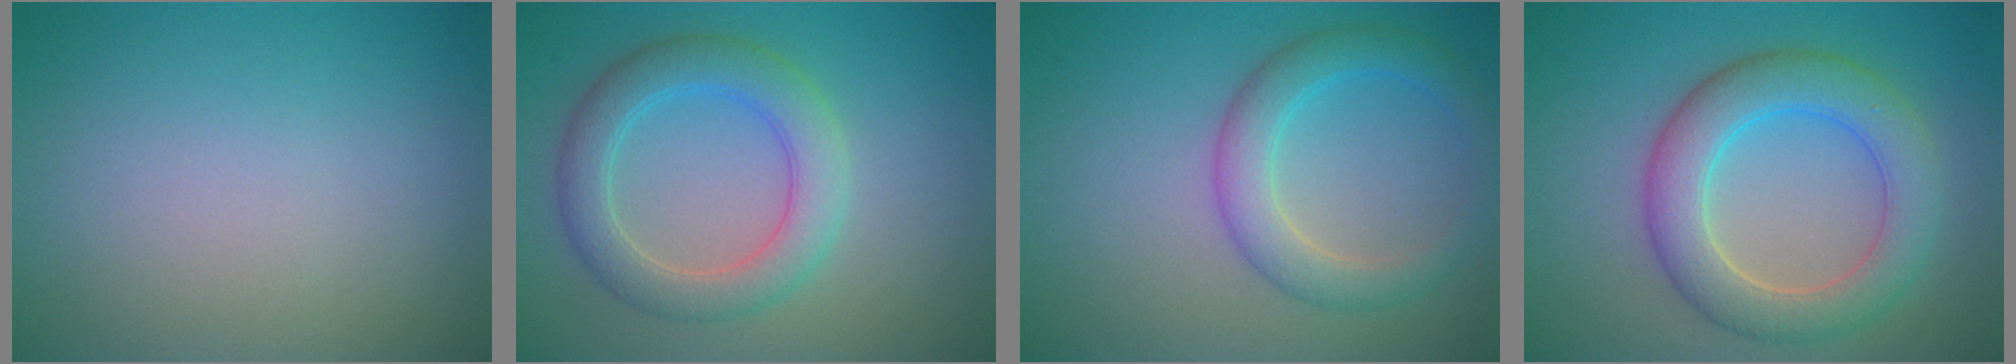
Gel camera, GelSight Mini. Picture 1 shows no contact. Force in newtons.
{"total": 4.7, "press": 4.7, "slide": 0.5}
{"total": 3.9, "press": 3.9, "slide": 0.2}
{"total": 6.2, "press": 6.2, "slide": 0.5}